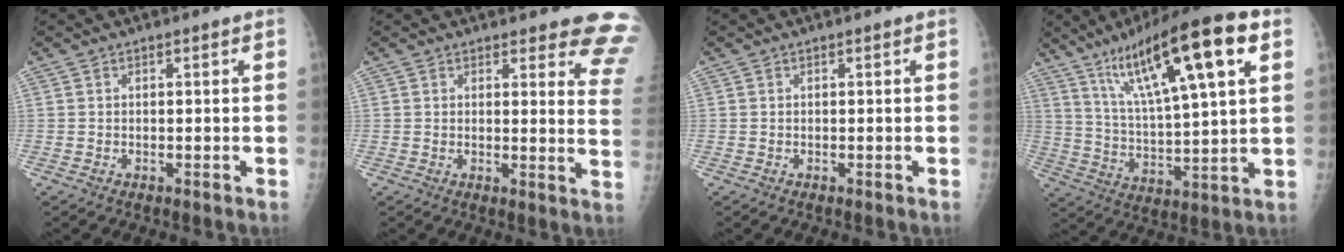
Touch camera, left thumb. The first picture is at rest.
{"total": 11.1, "force": [10.2, 2.9, 3.1], "torque": [0.014, -0.089, 0.079]}
{"total": 0.0}
{"total": 22.1, "force": [10.5, 4.8, 18.8], "torque": [-0.298, -0.012, 0.180]}